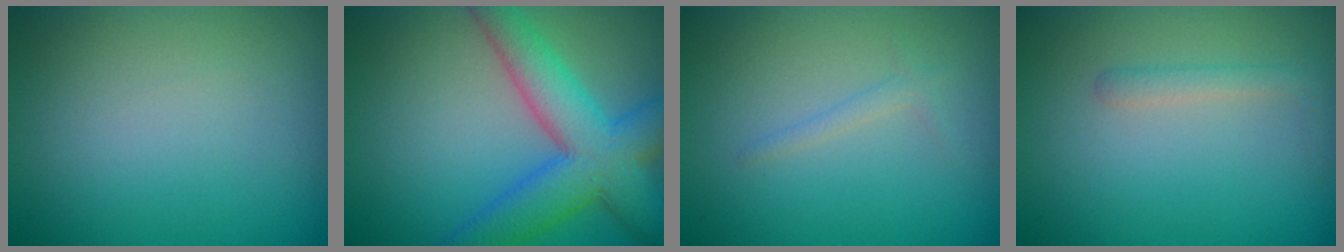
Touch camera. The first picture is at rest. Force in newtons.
{"total": 8.0, "press": 8.0, "slide": 0.4}
{"total": 0.9, "press": 0.9, "slide": 0.0}
{"total": 1.2, "press": 1.2, "slide": 0.1}